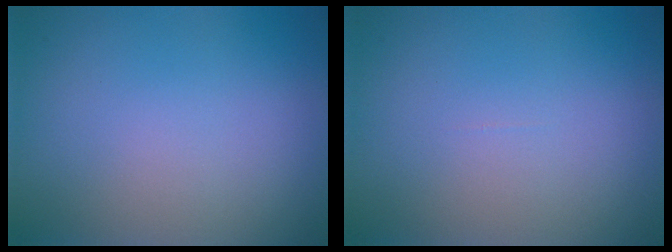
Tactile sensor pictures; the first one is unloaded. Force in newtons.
{"total": 0.0}